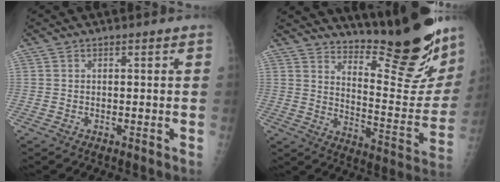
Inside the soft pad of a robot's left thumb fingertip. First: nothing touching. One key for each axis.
{"total": 21.4, "fx": 18.0, "fy": 4.2, "fz": 10.9, "tx": -0.120, "ty": -0.156, "tz": 0.254}